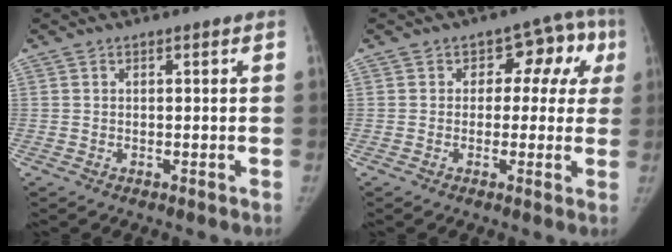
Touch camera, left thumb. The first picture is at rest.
{"total": 8.7, "force": [1.6, 6.4, 5.7], "torque": [-0.006, 0.025, 0.008]}